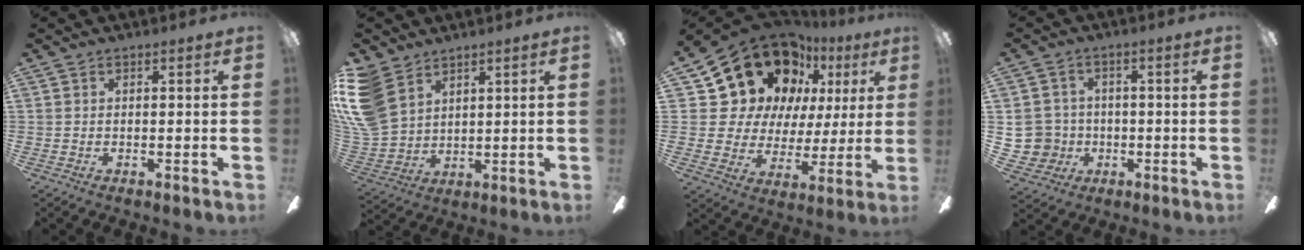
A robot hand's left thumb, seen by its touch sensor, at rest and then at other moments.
{"total": 14.1, "force": [7.1, 9.7, 7.3], "torque": [-0.190, -0.020, 0.144]}
{"total": 20.3, "force": [11.8, 14.2, 8.5], "torque": [-0.149, -0.068, 0.234]}
{"total": 7.8, "force": [-0.3, 7.6, 1.4], "torque": [-0.057, 0.012, 0.003]}